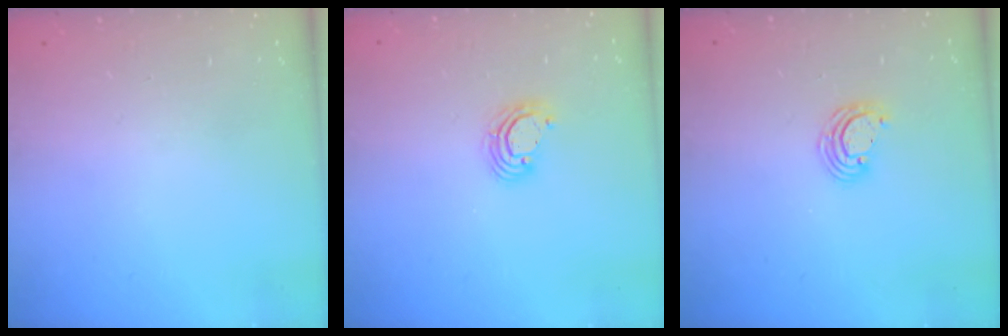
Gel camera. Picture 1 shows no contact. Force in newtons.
{"total": 6.1, "press": 6.1, "slide": 0.5}
{"total": 4.8, "press": 4.8, "slide": 0.2}